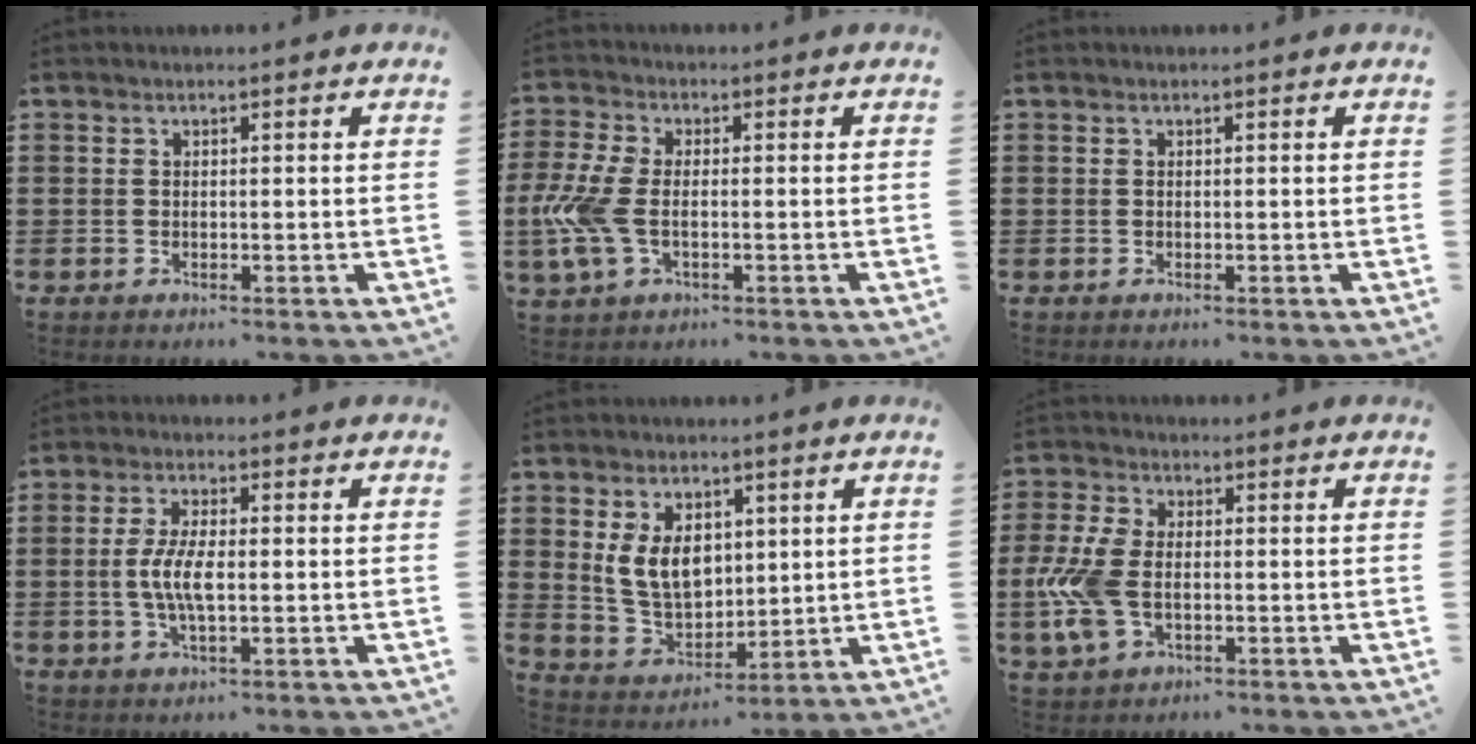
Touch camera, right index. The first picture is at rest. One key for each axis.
{"total": 7.4, "fx": -1.4, "fy": 3.7, "fz": 6.3, "tx": -0.165, "ty": -0.013, "tz": -0.033}
{"total": 0.0}
{"total": 5.5, "fx": -0.6, "fy": 1.7, "fz": 5.2, "tx": -0.121, "ty": -0.006, "tz": -0.021}
{"total": 8.1, "fx": 1.9, "fy": 5.7, "fz": 5.5, "tx": -0.127, "ty": 0.009, "tz": 0.033}
{"total": 8.0, "fx": -1.2, "fy": 4.5, "fz": 6.5, "tx": -0.171, "ty": -0.009, "tz": -0.029}